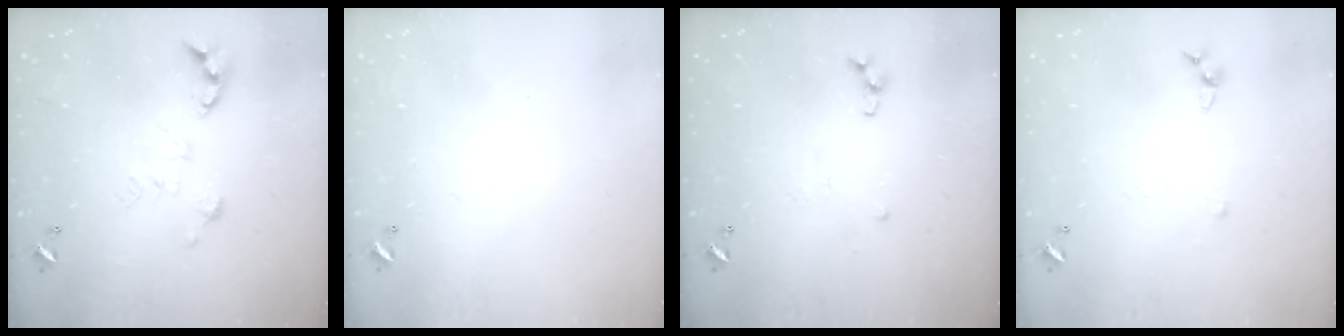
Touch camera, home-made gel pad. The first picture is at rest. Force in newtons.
{"total": 0.0}
{"total": 7.2, "press": 7.1, "slide": 0.7}
{"total": 3.3, "press": 3.3, "slide": 0.5}